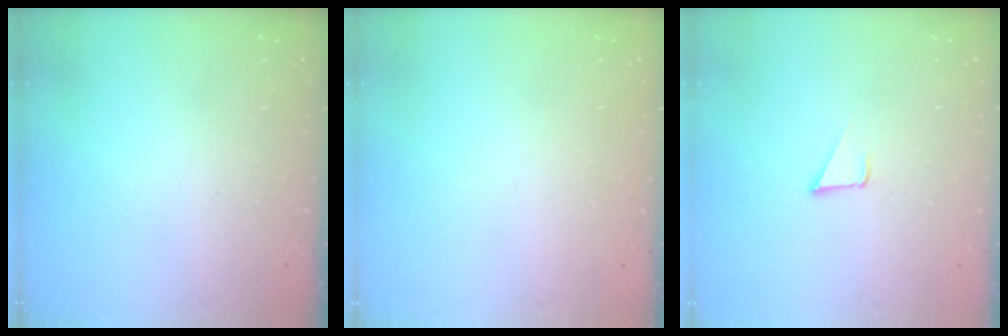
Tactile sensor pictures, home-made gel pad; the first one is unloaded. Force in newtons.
{"total": 1.6, "press": 1.6, "slide": 0.1}
{"total": 2.8, "press": 2.8, "slide": 0.2}